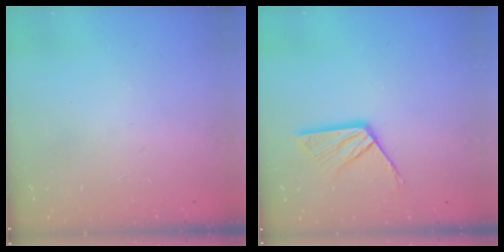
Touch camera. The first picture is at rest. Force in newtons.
{"total": 10.0, "press": 10.0, "slide": 0.9}